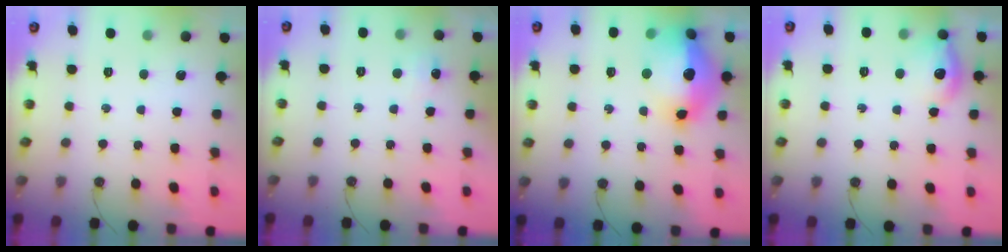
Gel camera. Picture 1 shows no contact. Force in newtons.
{"total": 5.6, "press": 5.6, "slide": 0.8}
{"total": 25.2, "press": 21.8, "slide": 12.7}
{"total": 12.7, "press": 12.7, "slide": 1.0}